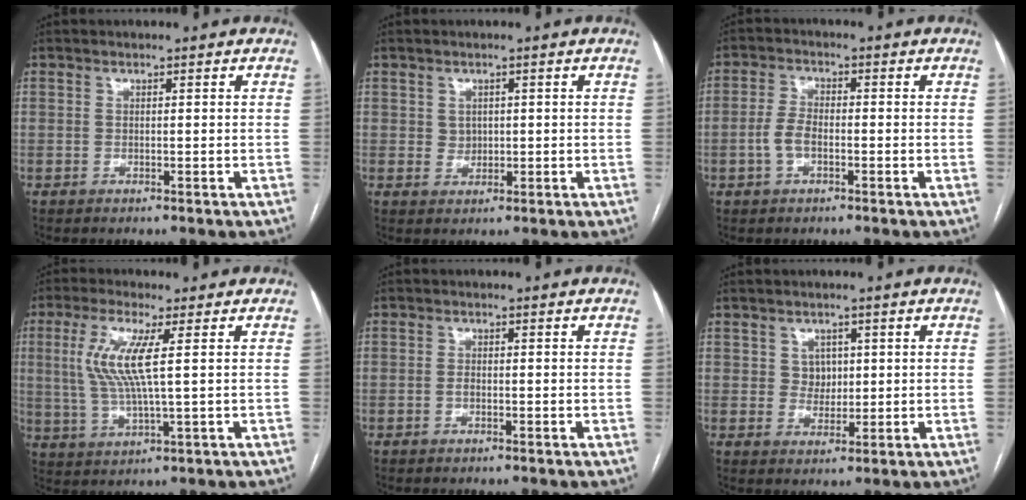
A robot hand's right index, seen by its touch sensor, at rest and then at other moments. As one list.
[{"total": 1.9, "force": [0.6, 1.7, 0.6], "torque": [-0.009, -0.002, 0.015]}, {"total": 3.9, "force": [-1.0, 1.9, 3.2], "torque": [-0.071, 0.008, -0.021]}, {"total": 8.4, "force": [1.9, 0.6, 8.1], "torque": [-0.188, 0.002, 0.040]}, {"total": 0.8, "force": [-0.2, 0.4, 0.6], "torque": [-0.013, 0.001, -0.003]}, {"total": 3.0, "force": [0.9, 2.6, 1.3], "torque": [-0.015, 0.000, 0.018]}]